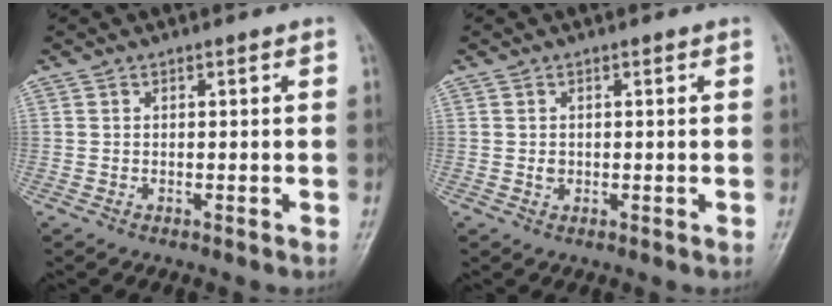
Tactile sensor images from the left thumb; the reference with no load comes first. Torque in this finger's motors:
{"motor_torque": [0.38, 0.48, 0.37, -0.04, 0.00]}